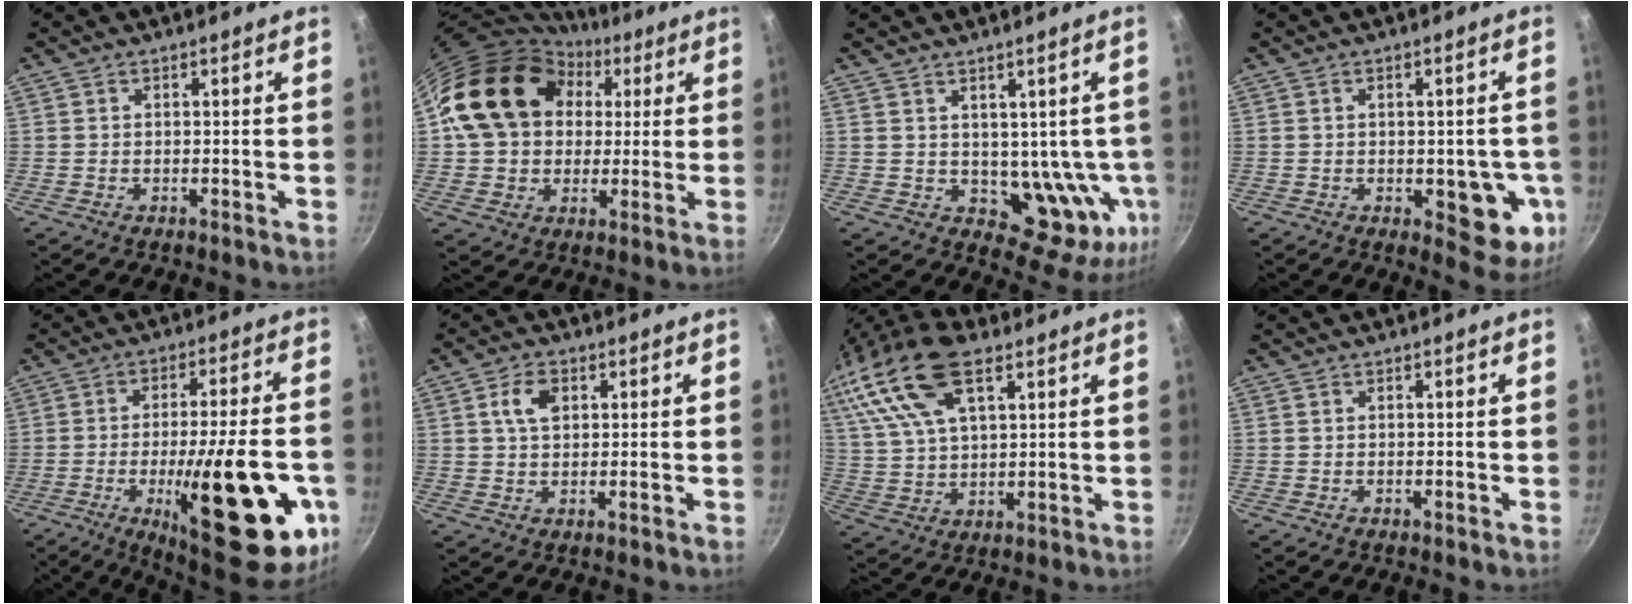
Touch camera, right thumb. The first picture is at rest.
{"total": 19.4, "force": [5.4, 15.3, 10.6], "torque": [-0.152, 0.024, 0.090]}
{"total": 11.6, "force": [1.1, 7.3, 9.0], "torque": [-0.076, -0.024, 0.036]}
{"total": 10.5, "force": [-2.0, 4.9, 9.0], "torque": [-0.064, -0.005, -0.019]}
{"total": 27.3, "force": [-8.6, 8.0, 24.7], "torque": [-0.313, 0.008, -0.114]}
{"total": 5.0, "force": [1.4, 3.2, 3.5], "torque": [-0.052, 0.003, 0.024]}
{"total": 23.2, "force": [12.6, 11.7, 15.6], "torque": [-0.337, 0.028, 0.238]}
{"total": 0.0}